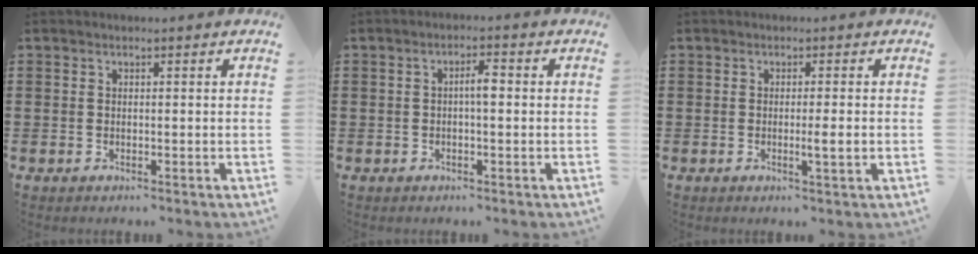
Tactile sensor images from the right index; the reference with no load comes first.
{"total": 2.5, "force": [0.0, 0.7, 2.4], "torque": [-0.045, 0.005, -0.003]}
{"total": 2.4, "force": [-0.5, -0.1, 2.4], "torque": [-0.038, -0.006, -0.009]}